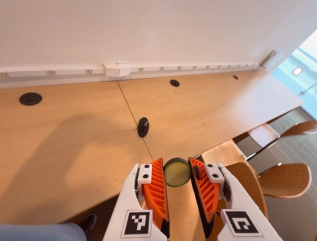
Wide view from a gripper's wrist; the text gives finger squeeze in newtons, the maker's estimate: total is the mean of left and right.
{"total": 8.1, "left": 8.1, "right": 8.0}